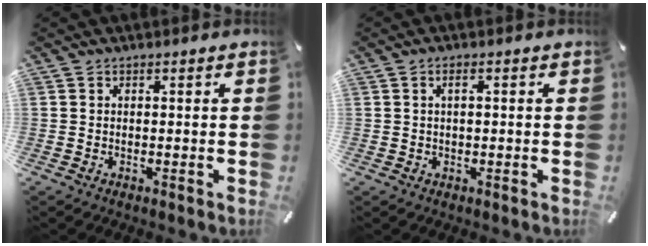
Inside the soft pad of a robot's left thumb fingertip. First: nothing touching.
{"total": 1.4, "force": [0.3, 0.5, 1.3], "torque": [-0.027, 0.002, 0.003]}